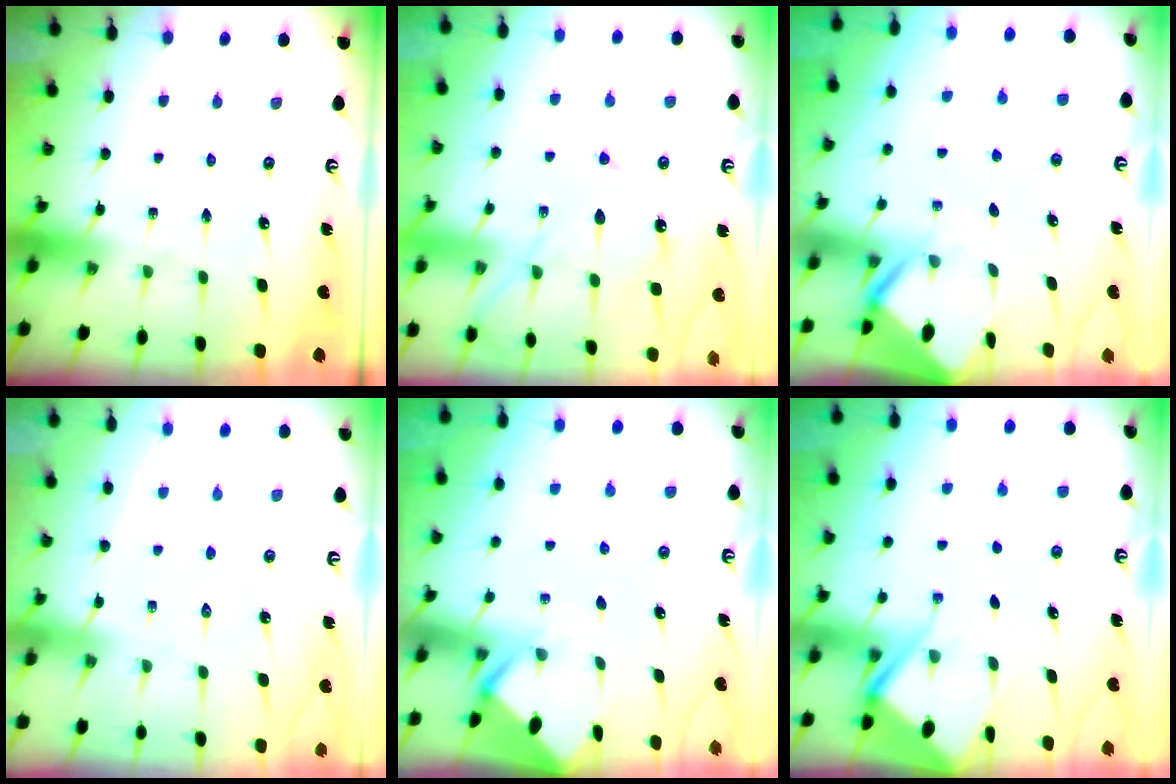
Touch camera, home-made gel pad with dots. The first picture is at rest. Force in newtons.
{"total": 11.7, "press": 11.7, "slide": 0.6}
{"total": 3.9, "press": 3.9, "slide": 0.3}
{"total": 3.5, "press": 3.5, "slide": 0.4}
{"total": 2.9, "press": 2.9, "slide": 0.2}
{"total": 5.7, "press": 5.6, "slide": 0.7}